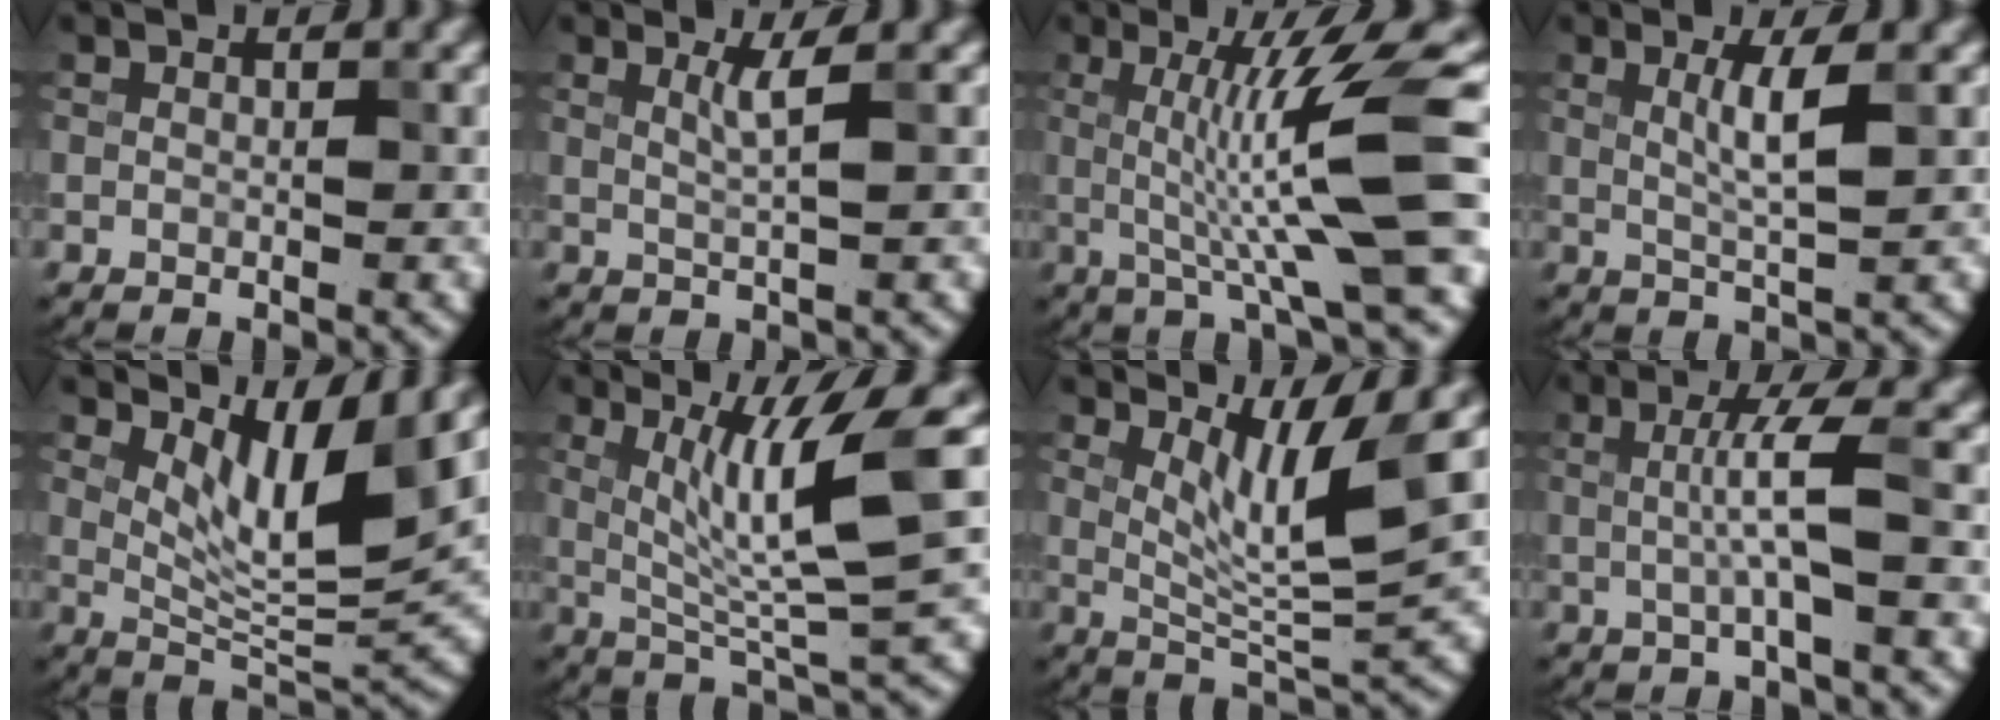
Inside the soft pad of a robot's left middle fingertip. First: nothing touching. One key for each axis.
{"total": 1.4, "fx": 0.6, "fy": -0.1, "fz": 1.2, "tx": -0.023, "ty": 0.000, "tz": 0.011}
{"total": 8.7, "fx": -0.1, "fy": 0.6, "fz": 8.7, "tx": -0.142, "ty": 0.001, "tz": 0.008}
{"total": 2.7, "fx": 0.7, "fy": 0.1, "fz": 2.6, "tx": -0.050, "ty": 0.001, "tz": 0.015}
{"total": 5.4, "fx": 2.8, "fy": 1.6, "fz": 4.3, "tx": -0.080, "ty": -0.016, "tz": 0.054}
{"total": 7.1, "fx": 1.6, "fy": 0.3, "fz": 6.9, "tx": -0.130, "ty": -0.003, "tz": 0.039}
{"total": 5.3, "fx": 2.4, "fy": 0.8, "fz": 4.6, "tx": -0.090, "ty": -0.009, "tz": 0.050}
{"total": 3.2, "fx": -0.1, "fy": -0.1, "fz": 3.2, "tx": -0.067, "ty": 0.003, "tz": 0.000}